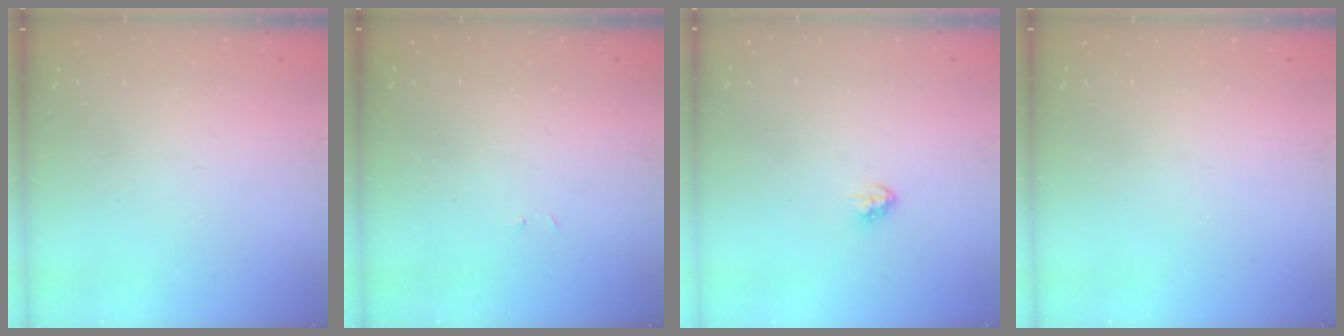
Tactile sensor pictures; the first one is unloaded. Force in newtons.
{"total": 3.0, "press": 2.9, "slide": 0.4}
{"total": 3.4, "press": 3.4, "slide": 0.1}
{"total": 0.0}